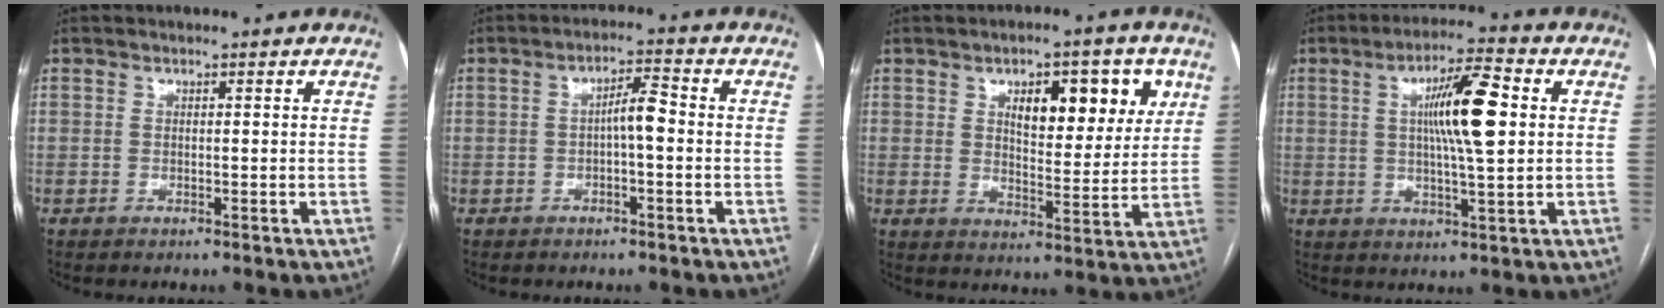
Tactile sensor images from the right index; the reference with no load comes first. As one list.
[{"total": 3.9, "force": [-0.5, 0.8, 3.8], "torque": [-0.062, 0.013, -0.007]}, {"total": 10.9, "force": [4.6, 4.4, 8.9], "torque": [-0.118, 0.010, 0.070]}, {"total": 10.8, "force": [1.9, 1.1, 10.6], "torque": [-0.181, 0.010, 0.031]}]